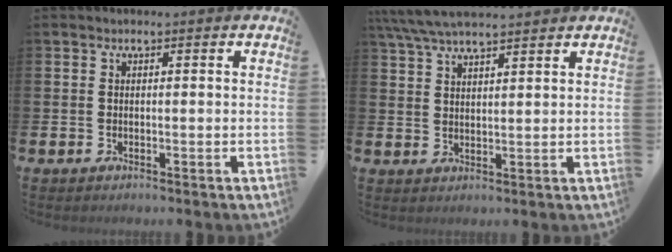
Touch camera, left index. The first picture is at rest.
{"total": 5.6, "force": [5.1, 0.8, 2.2], "torque": [-0.054, -0.016, 0.093]}